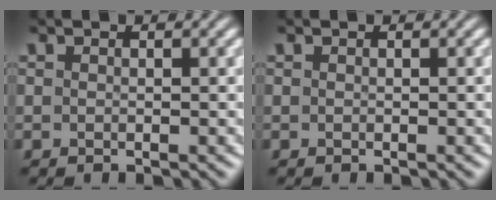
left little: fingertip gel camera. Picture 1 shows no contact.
{"total": 0.0}